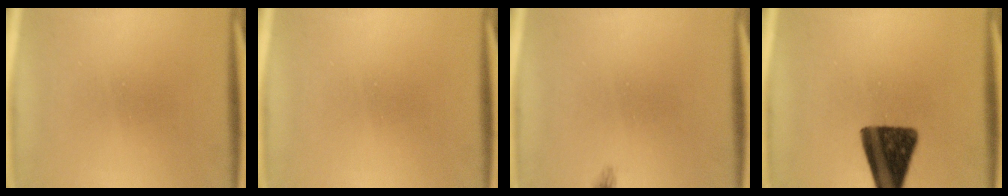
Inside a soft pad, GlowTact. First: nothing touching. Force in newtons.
{"total": 0.0}
{"total": 0.9}
{"total": 14.6}